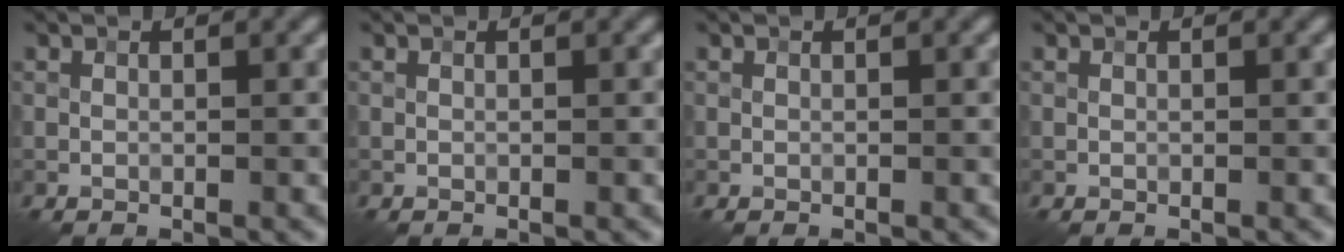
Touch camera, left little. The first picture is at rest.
{"total": 0.0}
{"total": 0.0}
{"total": 0.0}